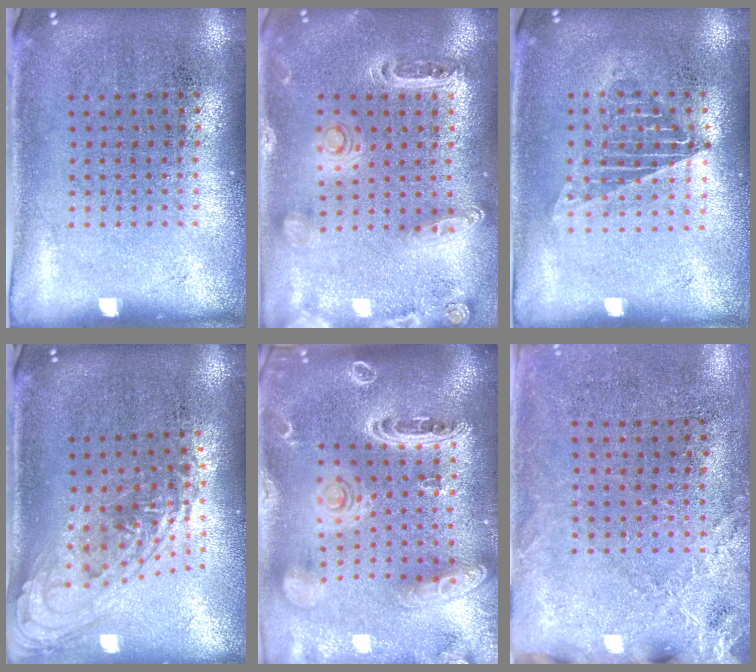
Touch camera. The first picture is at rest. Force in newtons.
{"total": 1.3, "press": 1.3, "slide": 0.2}
{"total": 1.3, "press": 1.2, "slide": 0.5}
{"total": 1.3, "press": 1.2, "slide": 0.5}
{"total": 3.6, "press": 2.9, "slide": 2.2}
{"total": 2.5, "press": 2.2, "slide": 1.2}